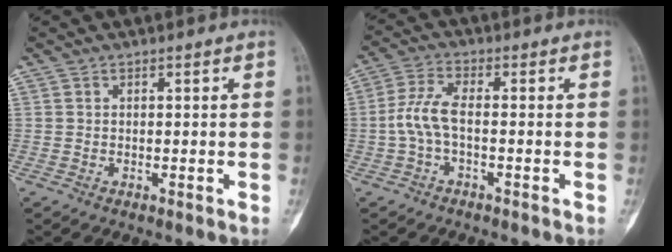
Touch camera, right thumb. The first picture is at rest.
{"total": 5.7, "force": [-1.1, 2.0, 5.2], "torque": [-0.127, 0.018, -0.029]}